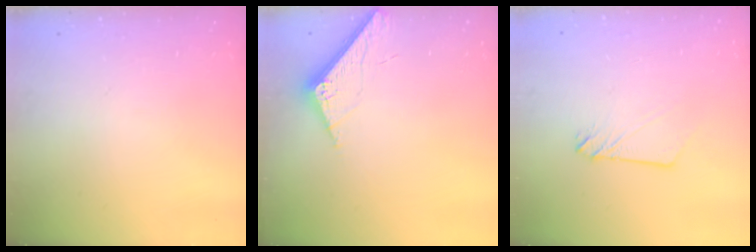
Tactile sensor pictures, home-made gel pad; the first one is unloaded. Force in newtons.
{"total": 6.8, "press": 6.8, "slide": 0.4}
{"total": 2.9, "press": 2.9, "slide": 0.4}